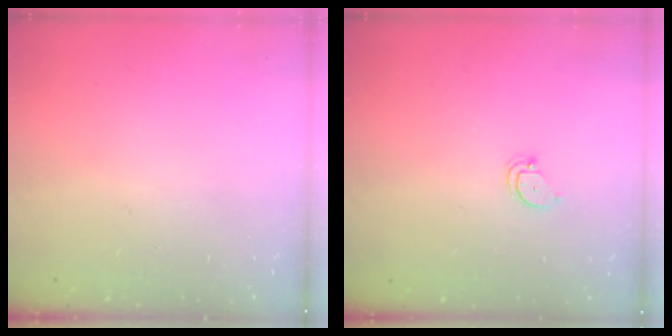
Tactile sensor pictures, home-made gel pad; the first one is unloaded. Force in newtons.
{"total": 2.6, "press": 2.6, "slide": 0.0}